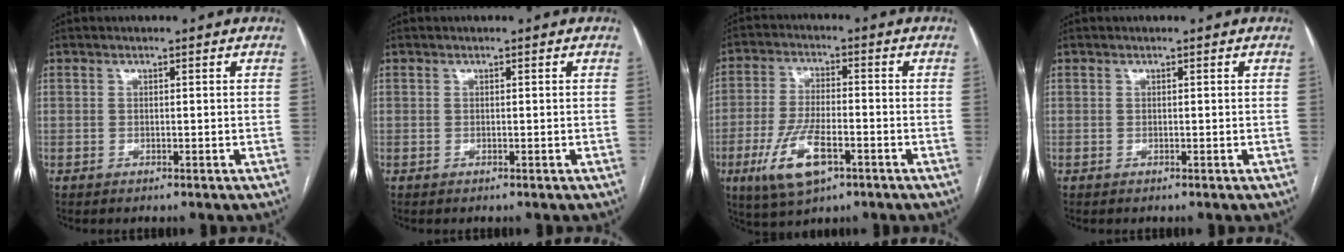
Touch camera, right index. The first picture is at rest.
{"total": 0.0}
{"total": 10.1, "force": [-4.5, 3.6, 8.3], "torque": [-0.176, -0.010, -0.076]}
{"total": 0.0}